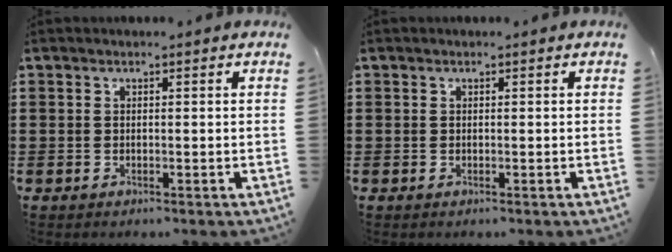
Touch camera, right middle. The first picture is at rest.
{"total": 0.0}